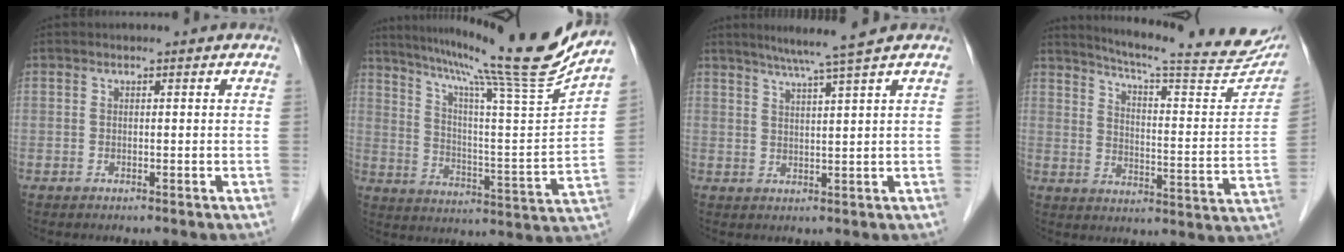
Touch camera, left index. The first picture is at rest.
{"total": 22.6, "force": [18.9, -2.6, 12.0], "torque": [-0.198, -0.044, 0.274]}
{"total": 6.1, "force": [4.7, -1.7, 3.5], "torque": [-0.058, 0.000, 0.079]}
{"total": 24.2, "force": [21.4, 1.9, 11.1], "torque": [-0.164, -0.057, 0.267]}